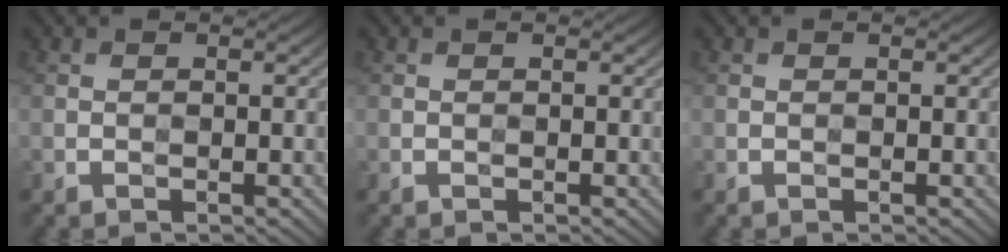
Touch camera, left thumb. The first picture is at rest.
{"total": 0.0}
{"total": 0.0}